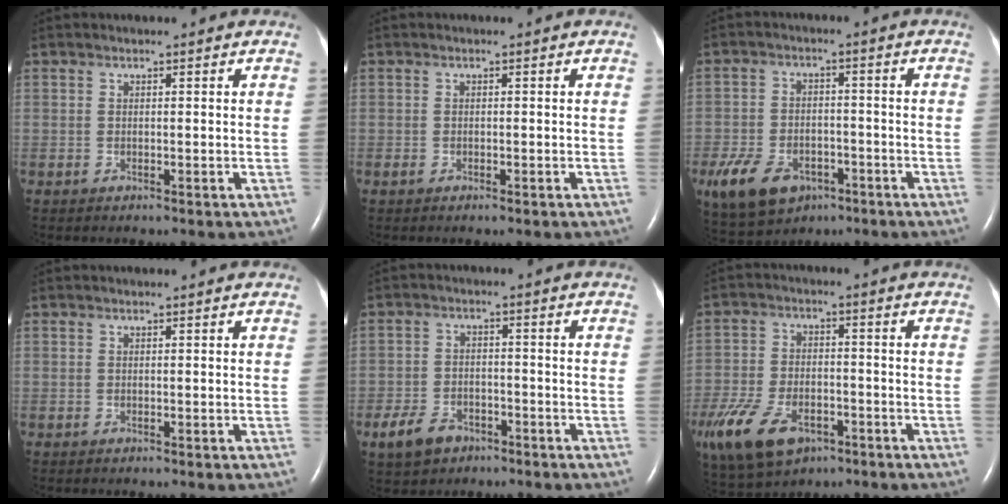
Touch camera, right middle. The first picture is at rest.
{"total": 0.9, "force": [-0.5, 0.3, 0.6], "torque": [-0.014, -0.001, -0.006]}
{"total": 11.2, "force": [-6.0, 7.2, 6.3], "torque": [-0.132, -0.002, -0.091]}
{"total": 0.0}
{"total": 5.7, "force": [-3.5, 3.6, 2.6], "torque": [-0.057, 0.000, -0.058]}
{"total": 17.8, "force": [-9.7, 10.2, 10.9], "torque": [-0.288, -0.019, -0.165]}